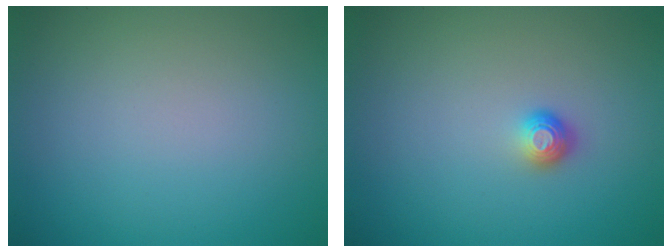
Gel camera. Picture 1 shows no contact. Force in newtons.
{"total": 1.2, "press": 1.0, "slide": 0.6}